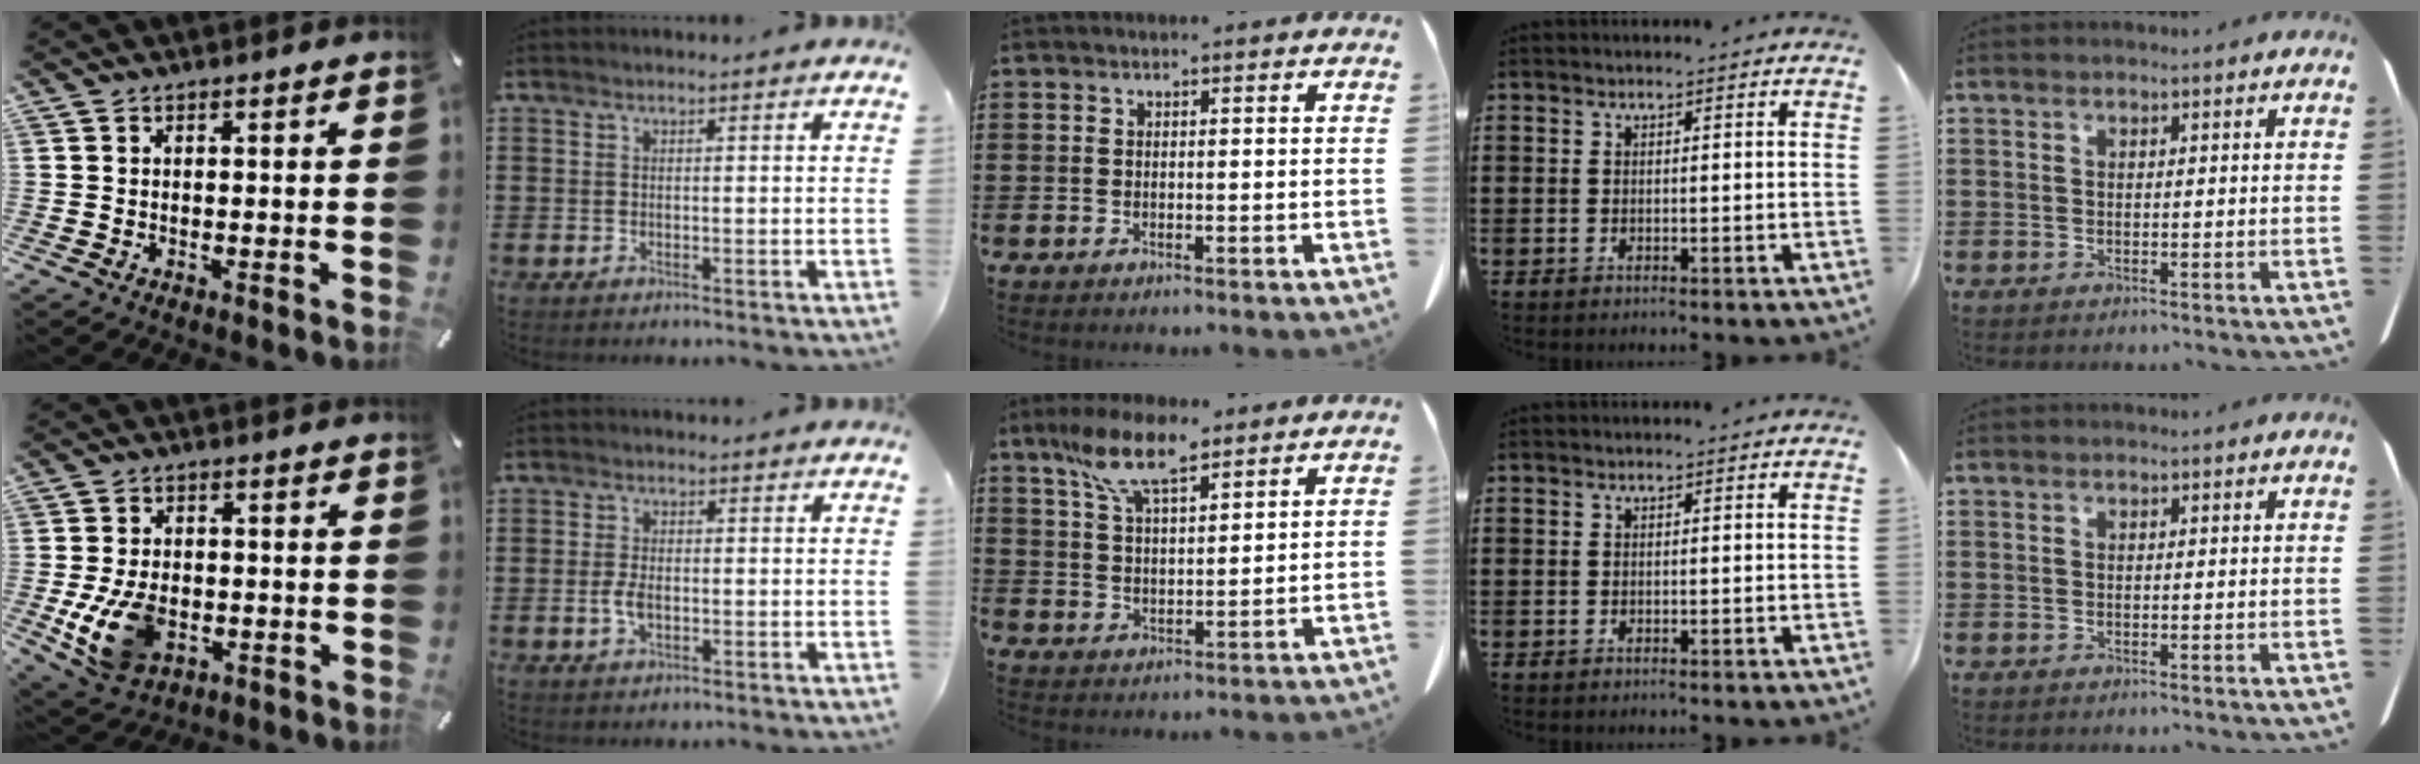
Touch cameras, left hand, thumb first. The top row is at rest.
{"thumb": {"total": 11.2, "force": [-2.6, 7.9, 7.6], "torque": [-0.161, 0.004, -0.043]}, "index": {"total": 2.9, "force": [-0.4, 1.4, 2.5], "torque": [-0.063, -0.004, -0.012]}, "middle": {"total": 9.4, "force": [6.7, 2.7, 6.0], "torque": [-0.135, -0.007, 0.124]}}